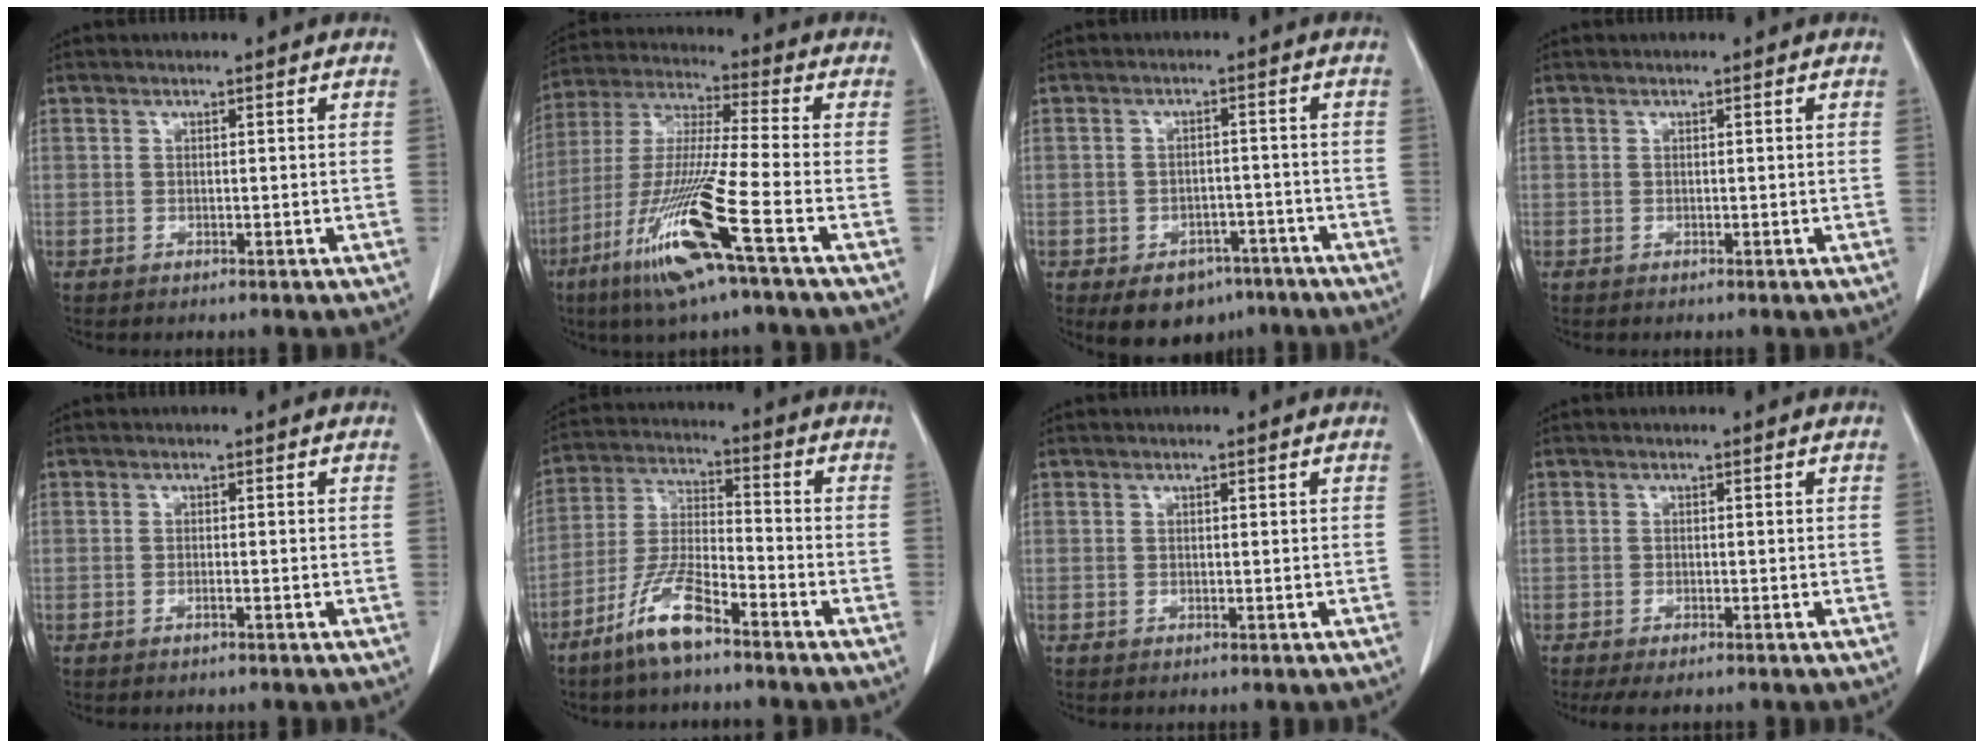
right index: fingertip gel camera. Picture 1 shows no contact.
{"total": 16.1, "force": [-7.7, -0.7, 14.1], "torque": [-0.301, -0.035, -0.151]}
{"total": 7.6, "force": [-5.0, 4.8, 3.0], "torque": [-0.035, 0.009, -0.064]}
{"total": 0.0}
{"total": 0.6, "force": [-0.4, -0.1, 0.5], "torque": [-0.011, 0.000, -0.006]}
{"total": 9.4, "force": [-6.4, 1.5, 6.7], "torque": [-0.143, -0.013, -0.129]}
{"total": 0.0}
{"total": 3.1, "force": [-2.3, 0.8, 1.9], "torque": [-0.029, -0.009, -0.031]}